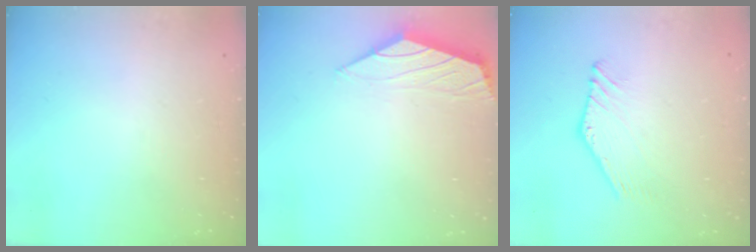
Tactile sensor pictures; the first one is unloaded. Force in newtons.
{"total": 0.8, "press": 0.6, "slide": 0.6}
{"total": 2.2, "press": 2.2, "slide": 0.1}